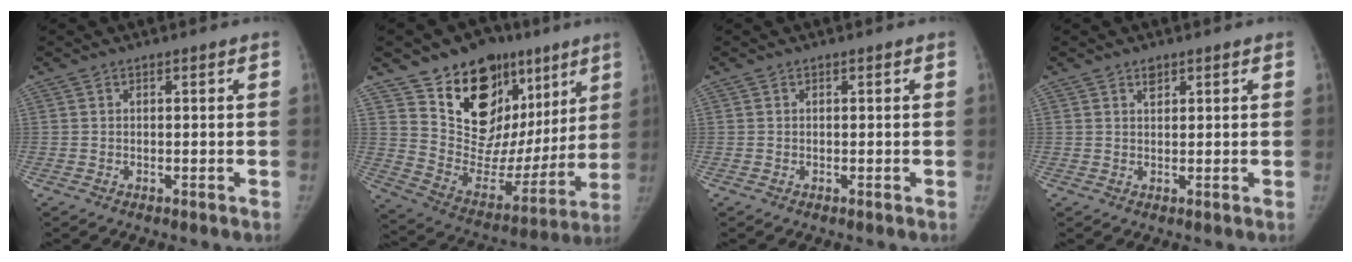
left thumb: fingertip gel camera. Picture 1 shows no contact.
{"total": 24.3, "force": [13.8, 15.6, 12.5], "torque": [-0.116, -0.038, 0.229]}
{"total": 0.0}
{"total": 1.6, "force": [1.1, 0.9, 0.7], "torque": [-0.002, -0.006, 0.017]}